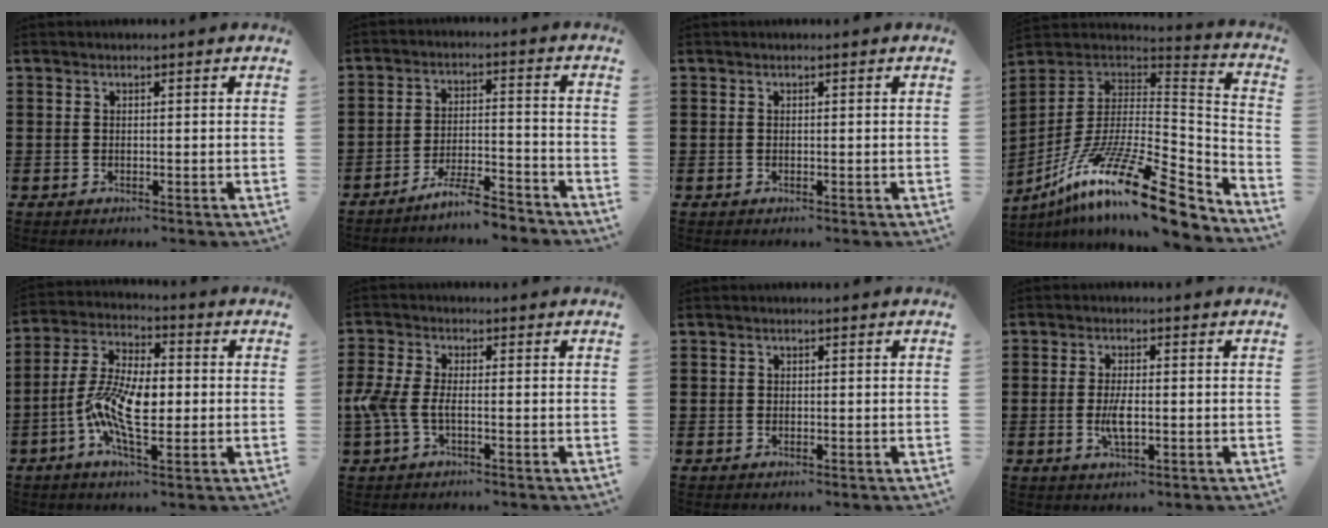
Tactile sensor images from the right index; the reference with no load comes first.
{"total": 6.2, "force": [-5.6, 0.2, 2.7], "torque": [-0.051, -0.004, -0.105]}
{"total": 0.0}
{"total": 19.9, "force": [-12.0, 5.2, 14.9], "torque": [-0.281, 0.036, -0.207]}
{"total": 10.8, "force": [-1.9, 4.6, 9.6], "torque": [-0.211, -0.004, -0.039]}
{"total": 4.2, "force": [-1.1, 1.7, 3.7], "torque": [-0.099, -0.010, -0.029]}
{"total": 0.0}
{"total": 4.1, "force": [-0.6, 1.3, 3.8], "torque": [-0.081, -0.005, -0.015]}